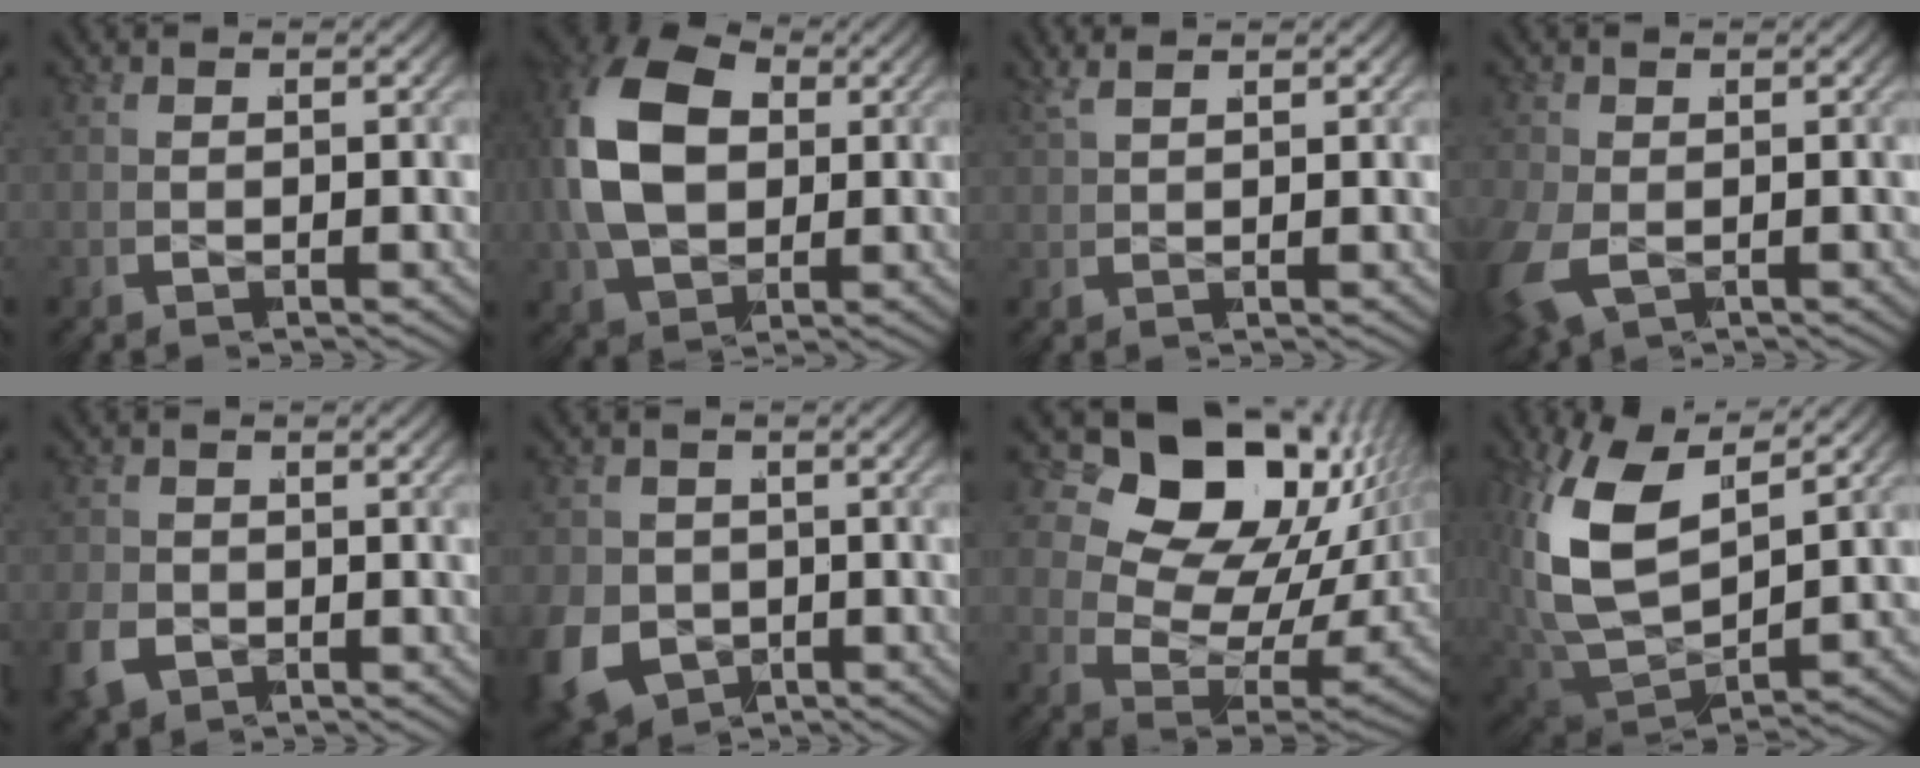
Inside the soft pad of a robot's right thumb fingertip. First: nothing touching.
{"total": 13.2, "force": [1.6, 9.4, 9.2], "torque": [-0.222, -0.015, 0.034]}
{"total": 1.5, "force": [1.4, -0.7, 0.1], "torque": [0.000, 0.013, 0.024]}
{"total": 3.8, "force": [-1.0, 3.4, 1.4], "torque": [-0.055, -0.019, -0.012]}
{"total": 3.6, "force": [-1.4, 3.1, 1.1], "torque": [-0.037, -0.011, -0.020]}
{"total": 10.7, "force": [-3.6, 8.9, 4.7], "torque": [-0.114, -0.053, -0.040]}
{"total": 13.9, "force": [2.4, 8.7, 10.5], "torque": [-0.222, -0.027, 0.047]}
{"total": 11.1, "force": [0.5, 7.4, 8.2], "torque": [-0.229, -0.046, 0.029]}